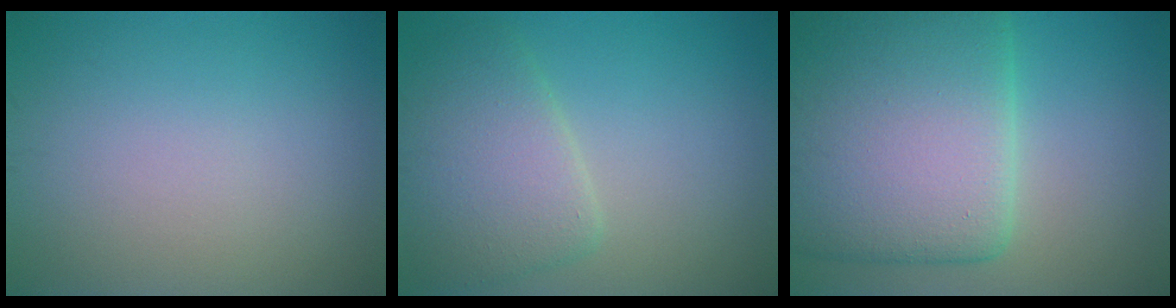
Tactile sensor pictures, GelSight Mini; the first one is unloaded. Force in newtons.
{"total": 5.1, "press": 5.0, "slide": 0.5}
{"total": 14.5, "press": 14.5, "slide": 0.5}